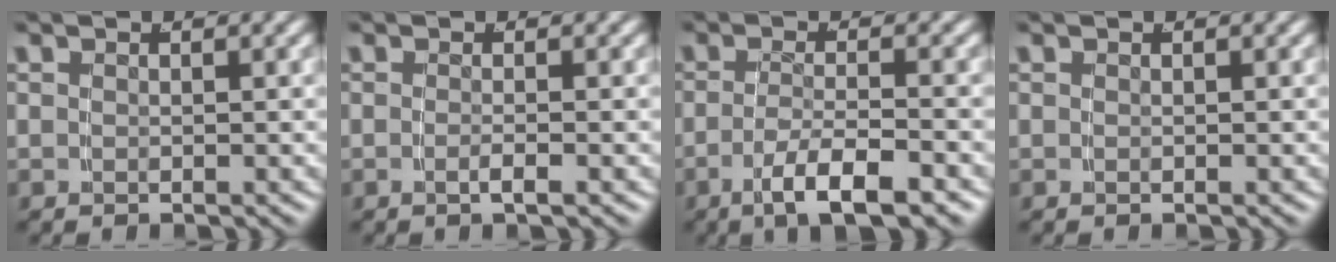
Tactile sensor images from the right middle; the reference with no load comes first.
{"total": 1.1, "force": [-0.7, -0.5, 0.6], "torque": [-0.014, -0.003, -0.010]}
{"total": 4.9, "force": [-2.9, 0.5, 3.8], "torque": [-0.062, -0.017, -0.037]}
{"total": 0.0}